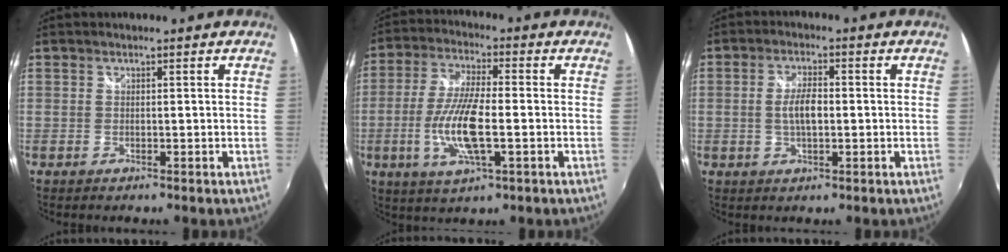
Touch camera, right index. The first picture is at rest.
{"total": 12.0, "force": [-2.6, 3.1, 11.3], "torque": [-0.230, -0.007, -0.052]}
{"total": 5.0, "force": [-0.3, 2.0, 4.6], "torque": [-0.089, 0.002, -0.004]}